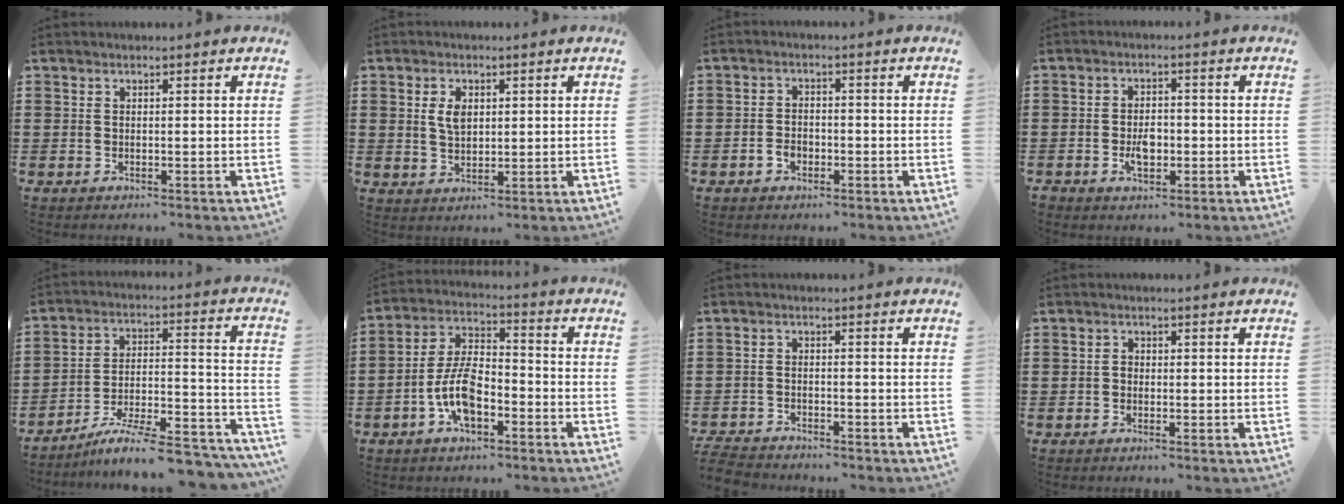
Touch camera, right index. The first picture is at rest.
{"total": 3.6, "force": [0.9, 2.1, 2.7], "torque": [-0.059, 0.009, 0.015]}
{"total": 2.3, "force": [-1.2, 1.6, 1.1], "torque": [-0.024, 0.002, -0.024]}
{"total": 3.5, "force": [-1.1, 2.2, 2.5], "torque": [-0.048, 0.004, -0.018]}
{"total": 9.2, "force": [-7.7, 0.8, 5.0], "torque": [-0.073, 0.007, -0.150]}
{"total": 8.3, "force": [-3.4, 4.0, 6.4], "torque": [-0.154, 0.002, -0.070]}
{"total": 3.2, "force": [-3.2, 0.3, 0.2], "torque": [-0.014, -0.002, -0.070]}
{"total": 0.9, "force": [-0.5, 0.7, 0.4], "torque": [-0.010, 0.000, -0.010]}